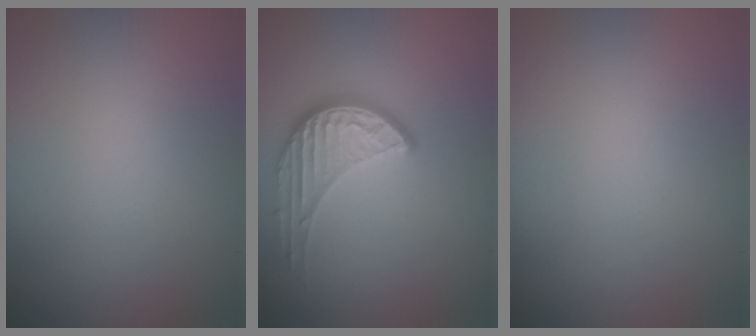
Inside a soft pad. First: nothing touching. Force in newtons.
{"total": 3.9, "press": 3.0, "slide": 2.5}
{"total": 0.0}